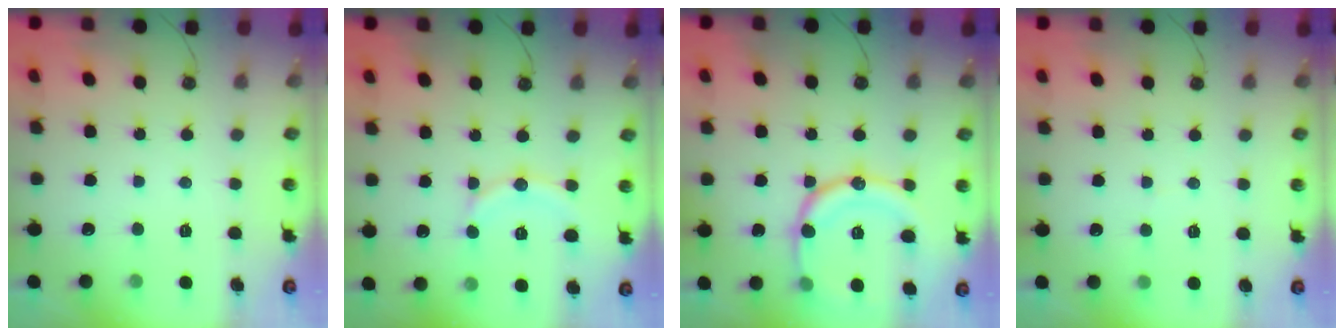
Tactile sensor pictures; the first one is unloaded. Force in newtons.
{"total": 11.1, "press": 11.1, "slide": 1.0}
{"total": 17.5, "press": 17.5, "slide": 1.0}
{"total": 1.8, "press": 1.7, "slide": 0.1}